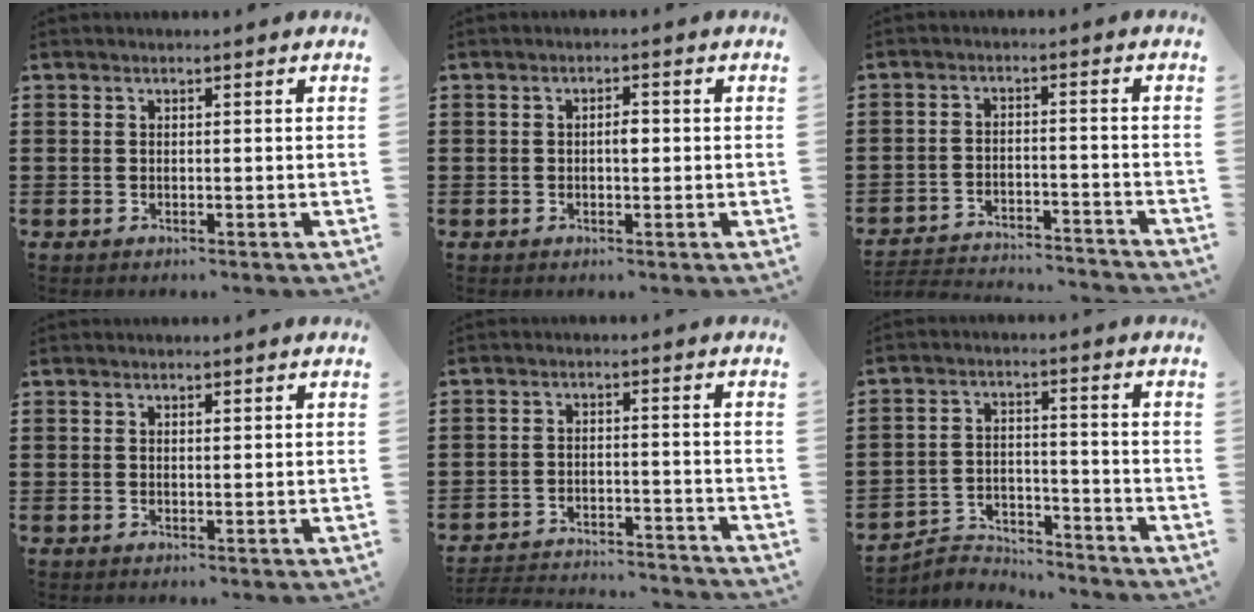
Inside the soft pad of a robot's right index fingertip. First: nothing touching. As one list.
[{"total": 1.9, "force": [-0.1, 0.7, 1.7], "torque": [-0.033, 0.001, -0.002]}, {"total": 3.8, "force": [-3.8, 0.1, 0.5], "torque": [-0.022, -0.002, -0.082]}, {"total": 0.6, "force": [0.3, 0.2, 0.4], "torque": [-0.008, 0.002, 0.006]}, {"total": 3.6, "force": [-3.5, 0.1, 0.4], "torque": [-0.013, 0.001, -0.075]}, {"total": 4.2, "force": [-4.1, 0.7, 0.2], "torque": [-0.009, 0.008, -0.086]}]